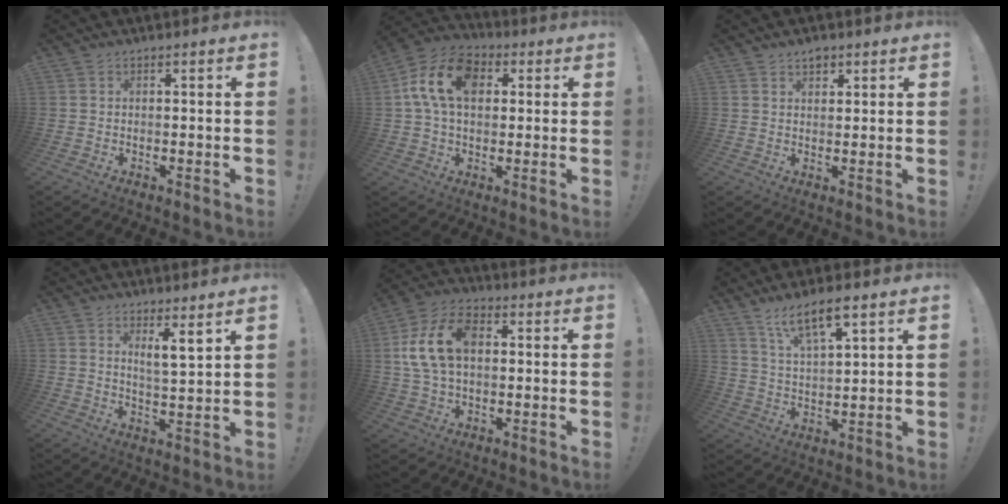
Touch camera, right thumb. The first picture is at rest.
{"total": 14.9, "force": [3.6, 10.0, 10.5], "torque": [-0.190, 0.012, 0.070]}
{"total": 2.9, "force": [2.1, 1.7, 0.9], "torque": [0.008, -0.017, 0.032]}
{"total": 6.2, "force": [4.6, 0.3, 4.1], "torque": [-0.054, -0.038, 0.073]}
{"total": 14.9, "force": [2.1, 9.8, 11.0], "torque": [-0.217, 0.012, 0.040]}
{"total": 9.7, "force": [6.9, 2.4, 6.4], "torque": [-0.104, -0.035, 0.120]}